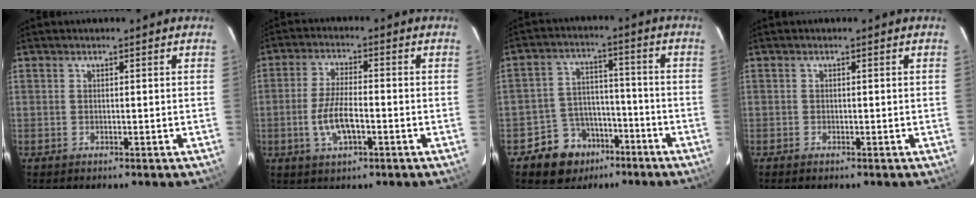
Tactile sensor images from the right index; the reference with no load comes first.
{"total": 7.5, "force": [-2.4, 2.7, 6.6], "torque": [-0.134, -0.004, -0.044]}
{"total": 9.7, "force": [-6.1, 7.3, 2.0], "torque": [-0.052, 0.033, -0.083]}
{"total": 0.8, "force": [-0.7, 0.4, 0.2], "torque": [-0.006, -0.002, -0.014]}